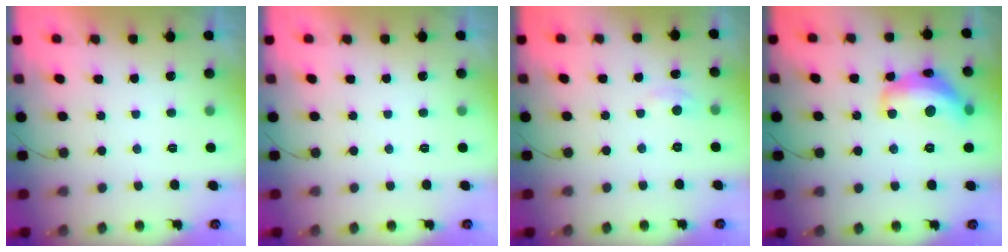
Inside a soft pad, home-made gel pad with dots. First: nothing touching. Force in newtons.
{"total": 0.0}
{"total": 2.3, "press": 2.3, "slide": 0.3}
{"total": 15.7, "press": 15.7, "slide": 0.9}